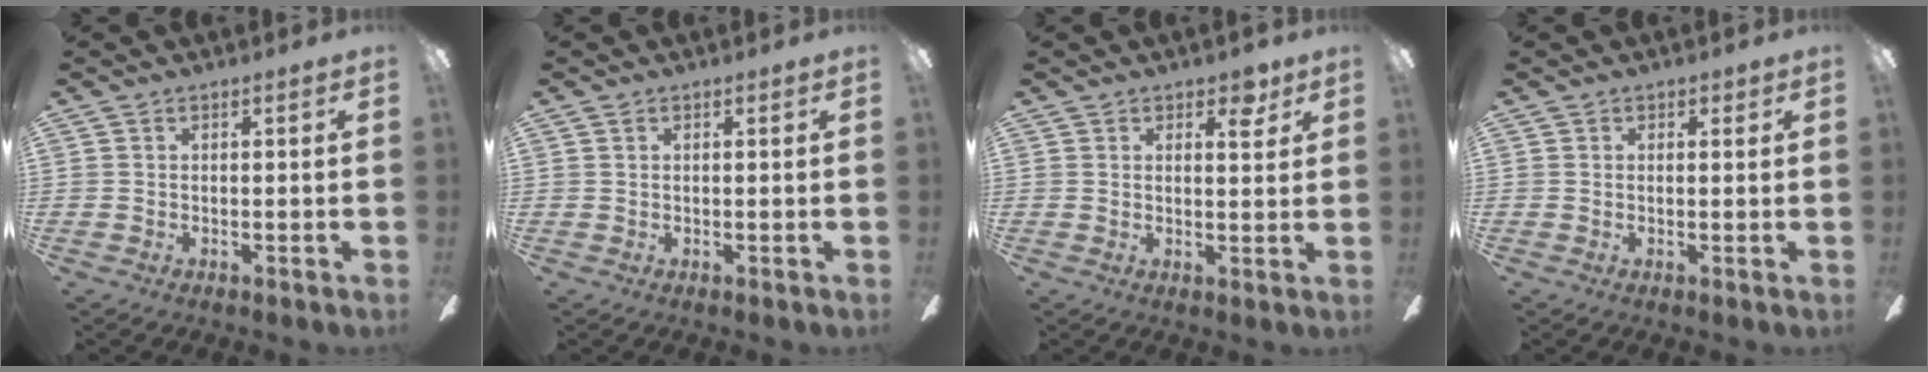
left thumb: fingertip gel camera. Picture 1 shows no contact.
{"total": 0.5, "force": [0.2, 0.4, 0.3], "torque": [-0.007, 0.005, 0.003]}
{"total": 4.6, "force": [3.0, 2.4, 2.5], "torque": [-0.015, -0.009, 0.046]}
{"total": 1.1, "force": [0.7, 0.8, 0.3], "torque": [0.003, 0.000, 0.010]}